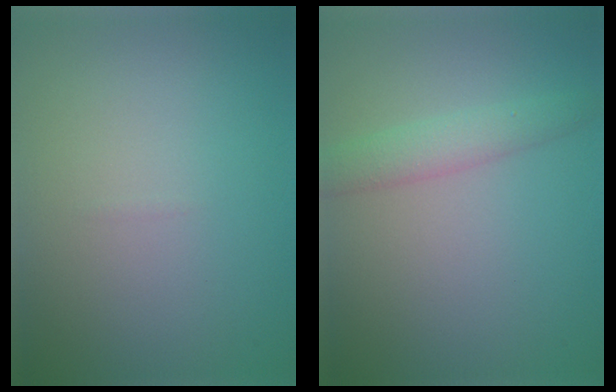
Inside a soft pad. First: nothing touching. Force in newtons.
{"total": 2.6, "press": 2.6, "slide": 0.1}